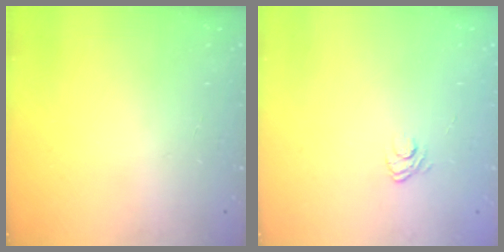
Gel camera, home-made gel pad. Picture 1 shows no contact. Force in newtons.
{"total": 3.7, "press": 3.4, "slide": 1.4}